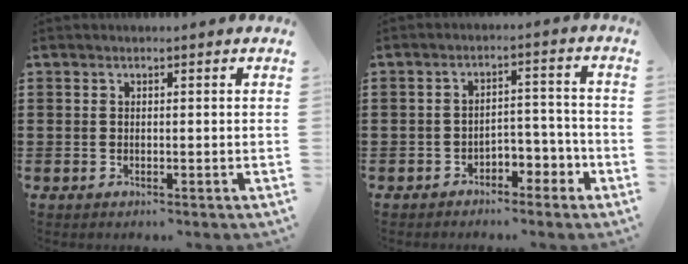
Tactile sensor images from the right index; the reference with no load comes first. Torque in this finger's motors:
{"motor_torque": [0.18, -0.14, 0.12, 0.02]}